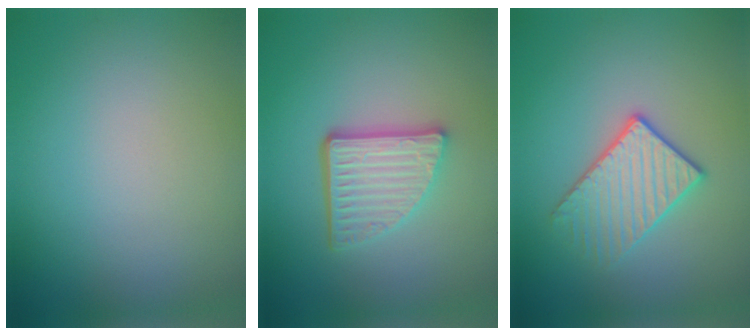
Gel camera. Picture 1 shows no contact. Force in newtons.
{"total": 4.7, "press": 3.5, "slide": 3.3}
{"total": 3.0, "press": 2.9, "slide": 0.8}